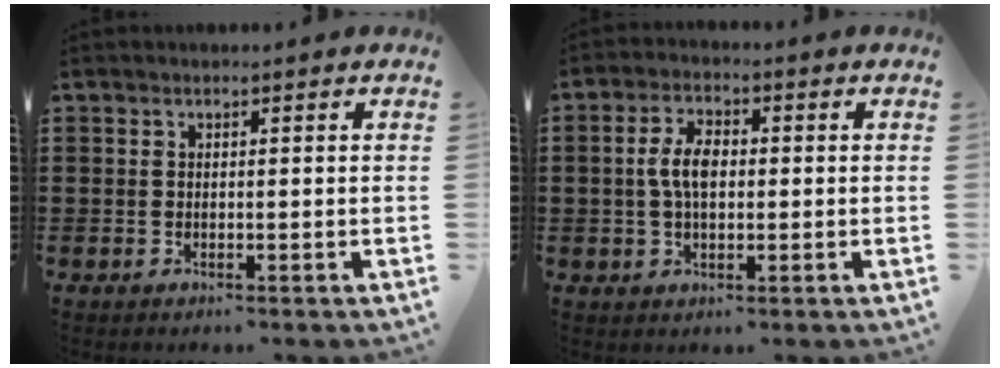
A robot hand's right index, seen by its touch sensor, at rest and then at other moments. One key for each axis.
{"total": 5.4, "fx": 0.1, "fy": 2.7, "fz": 4.6, "tx": -0.098, "ty": 0.008, "tz": -0.002}